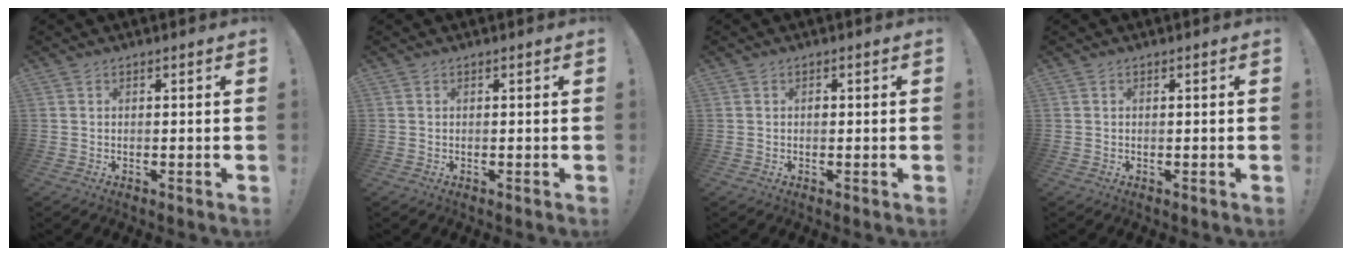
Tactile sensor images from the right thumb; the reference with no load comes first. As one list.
[{"total": 0.0}, {"total": 0.8, "force": [-0.4, 0.5, 0.4], "torque": [-0.015, 0.007, -0.007]}, {"total": 0.0}]